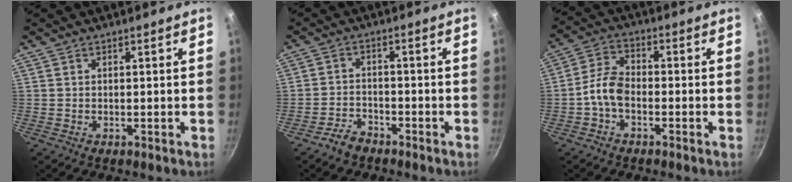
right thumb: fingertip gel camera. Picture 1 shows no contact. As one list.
[{"total": 4.0, "force": [-3.1, 2.1, 1.3], "torque": [-0.017, 0.036, -0.057]}, {"total": 5.5, "force": [-1.9, 3.4, 3.9], "torque": [-0.072, 0.029, -0.045]}]